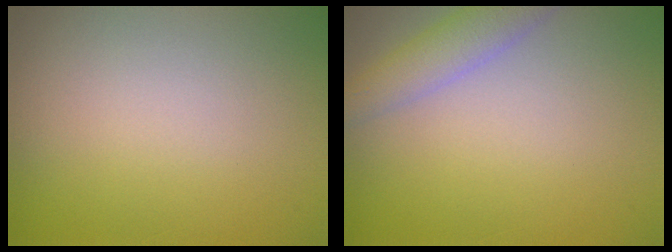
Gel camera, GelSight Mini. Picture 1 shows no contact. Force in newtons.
{"total": 2.9, "press": 2.9, "slide": 0.1}